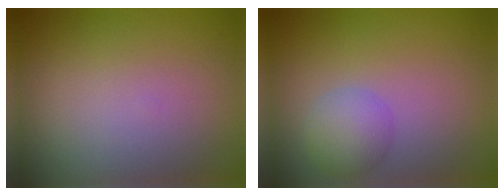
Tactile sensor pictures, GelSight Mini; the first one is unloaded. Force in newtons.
{"total": 2.7, "press": 2.7, "slide": 0.1}